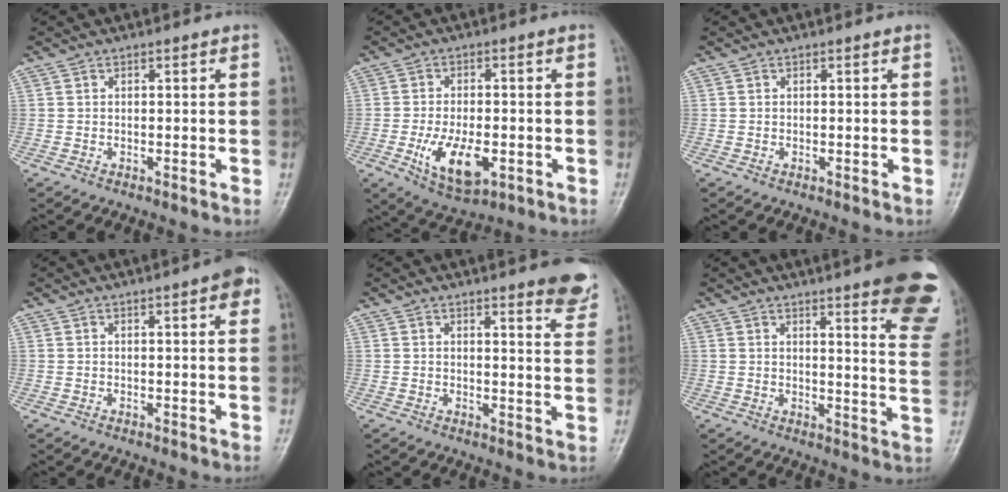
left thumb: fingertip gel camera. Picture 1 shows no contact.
{"total": 9.7, "force": [-2.9, 4.9, 7.9], "torque": [-0.133, -0.001, -0.037]}
{"total": 0.0}
{"total": 3.8, "force": [1.9, 0.8, 3.2], "torque": [-0.033, -0.001, 0.020]}
{"total": 7.5, "force": [6.1, 1.4, 4.1], "torque": [-0.026, -0.037, 0.059]}
{"total": 18.0, "force": [11.9, 3.2, 13.2], "torque": [-0.134, -0.065, 0.132]}